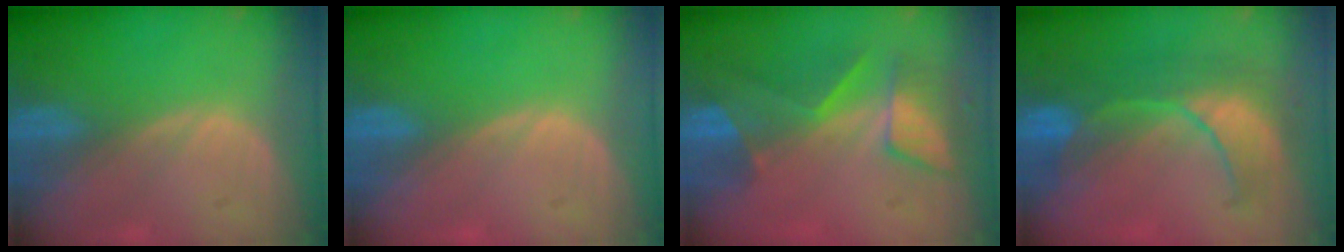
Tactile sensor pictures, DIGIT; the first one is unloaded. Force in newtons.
{"total": 0.0}
{"total": 8.5, "press": 7.3, "slide": 4.3}
{"total": 8.1, "press": 8.1, "slide": 0.7}